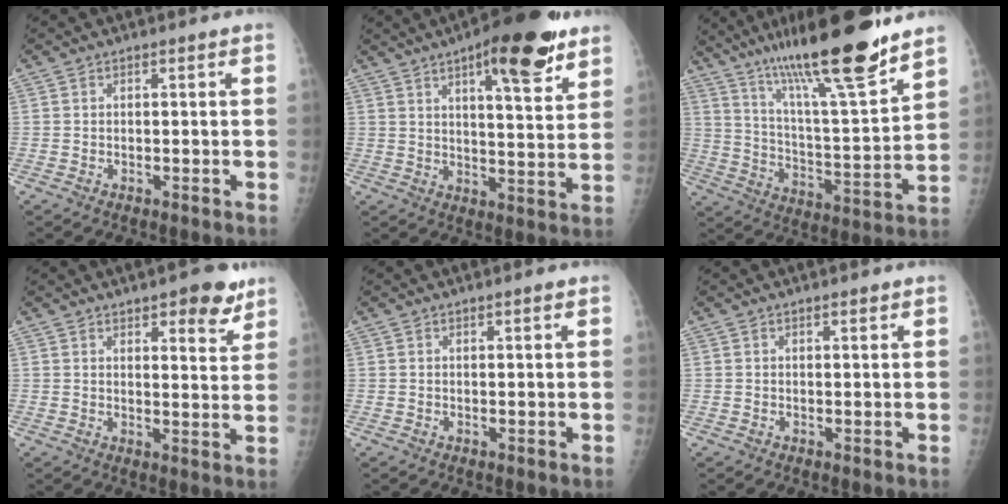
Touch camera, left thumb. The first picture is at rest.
{"total": 15.9, "force": [9.4, 4.4, 12.1], "torque": [-0.147, -0.042, 0.134]}
{"total": 22.6, "force": [16.7, 2.7, 15.0], "torque": [-0.228, -0.074, 0.284]}
{"total": 8.1, "force": [5.3, 2.9, 5.4], "torque": [-0.047, -0.029, 0.068]}
{"total": 0.8, "force": [0.6, 0.1, 0.6], "torque": [-0.007, -0.002, 0.010]}
{"total": 1.0, "force": [0.8, 0.3, 0.6], "torque": [-0.009, -0.004, 0.012]}